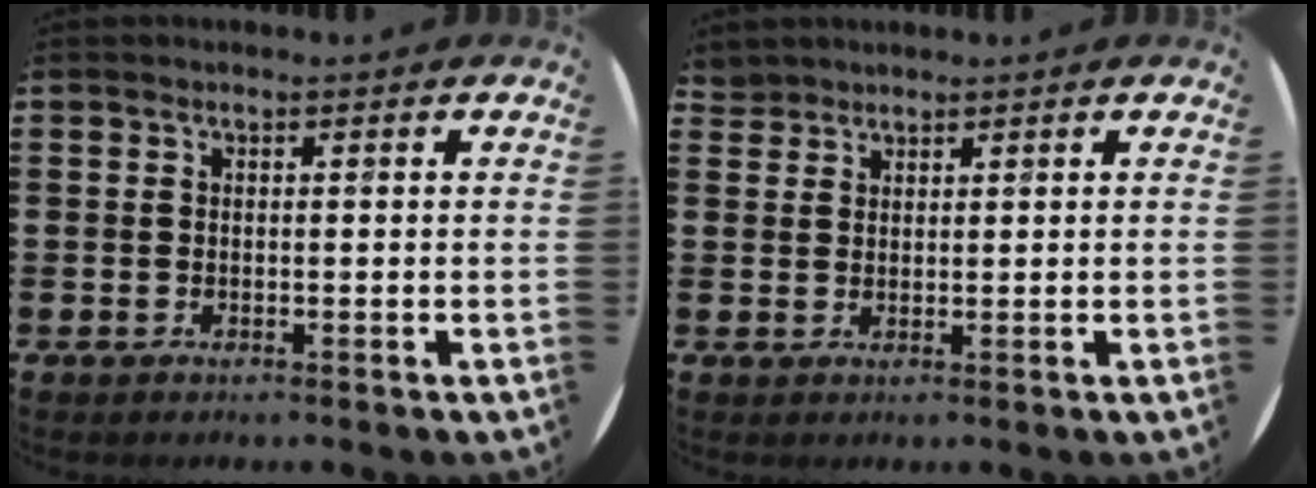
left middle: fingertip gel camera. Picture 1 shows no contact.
{"total": 1.9, "force": [1.8, 0.6, -0.1], "torque": [-0.002, 0.003, 0.036]}